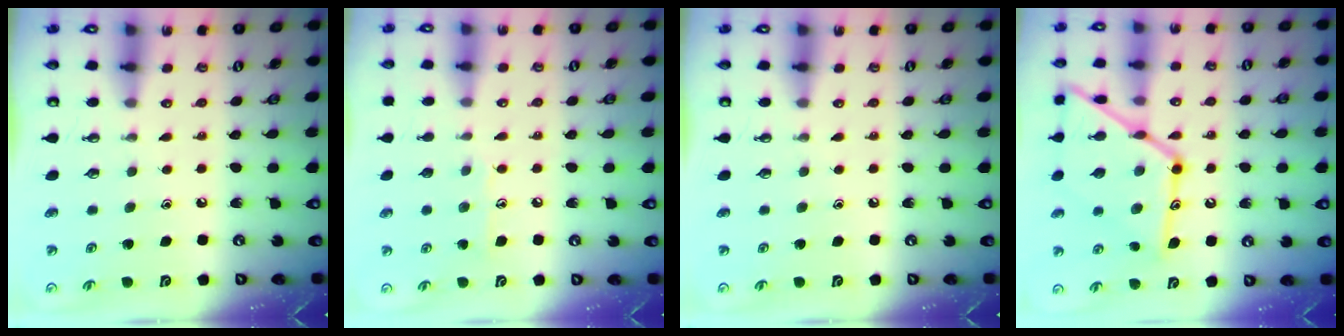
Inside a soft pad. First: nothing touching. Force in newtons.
{"total": 7.8, "press": 7.8, "slide": 0.7}
{"total": 0.0}
{"total": 21.7, "press": 21.6, "slide": 1.7}